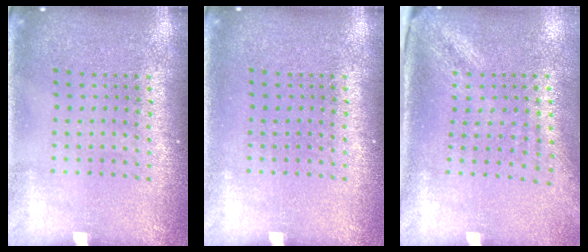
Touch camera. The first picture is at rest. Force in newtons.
{"total": 0.0}
{"total": 1.9, "press": 1.5, "slide": 1.2}